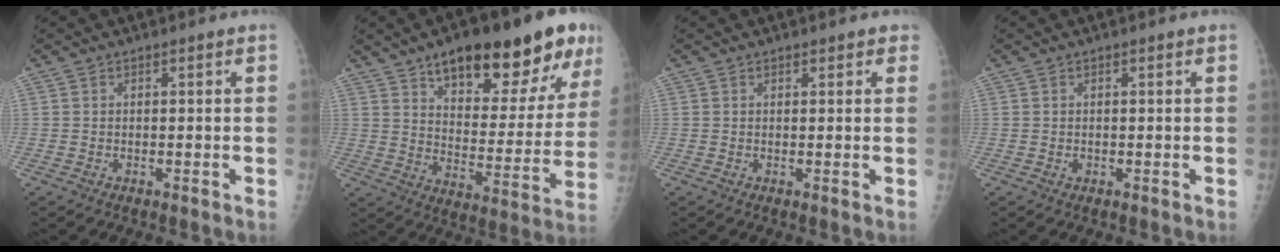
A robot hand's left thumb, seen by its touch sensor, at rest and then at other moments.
{"total": 24.7, "force": [14.8, 8.7, 17.8], "torque": [-0.205, -0.041, 0.219]}
{"total": 1.5, "force": [1.0, 0.8, 0.7], "torque": [0.006, -0.002, 0.007]}
{"total": 0.7, "force": [0.0, 0.5, 0.4], "torque": [-0.002, 0.000, 0.000]}